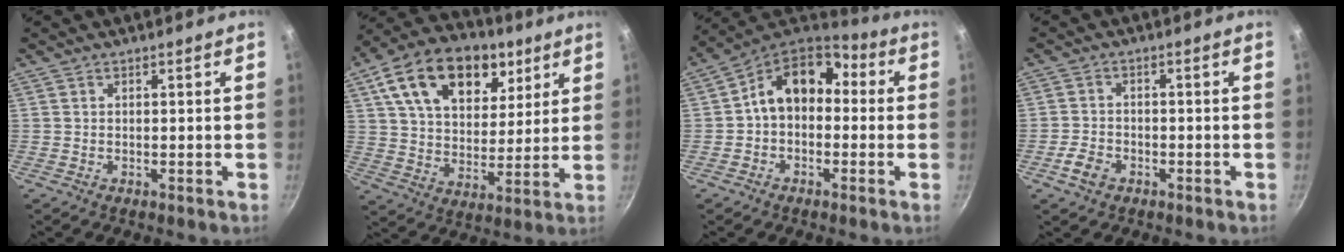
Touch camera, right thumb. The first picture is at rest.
{"total": 22.2, "force": [10.5, 14.1, 13.5], "torque": [-0.206, -0.020, 0.170]}
{"total": 13.4, "force": [0.8, 9.8, 9.1], "torque": [-0.119, 0.049, -0.010]}
{"total": 5.5, "force": [-2.9, 3.6, 3.0], "torque": [-0.055, 0.023, -0.055]}